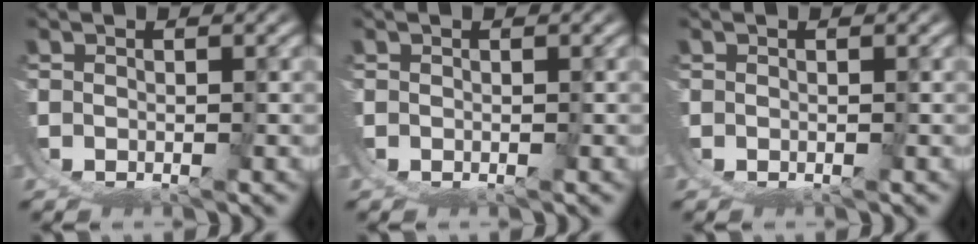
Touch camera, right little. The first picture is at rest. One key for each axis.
{"total": 0.0}
{"total": 0.0}